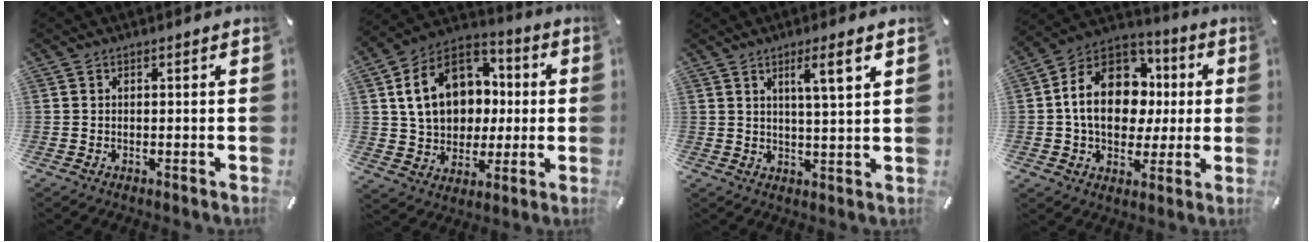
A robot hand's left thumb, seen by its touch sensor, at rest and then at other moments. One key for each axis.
{"total": 18.1, "fx": 2.5, "fy": 14.7, "fz": 10.3, "tx": -0.192, "ty": 0.012, "tz": 0.052}
{"total": 6.4, "fx": 3.2, "fy": 0.2, "fz": 5.6, "tx": -0.100, "ty": -0.007, "tz": 0.047}
{"total": 19.8, "fx": 1.3, "fy": 15.0, "fz": 12.8, "tx": -0.248, "ty": 0.015, "tz": 0.026}